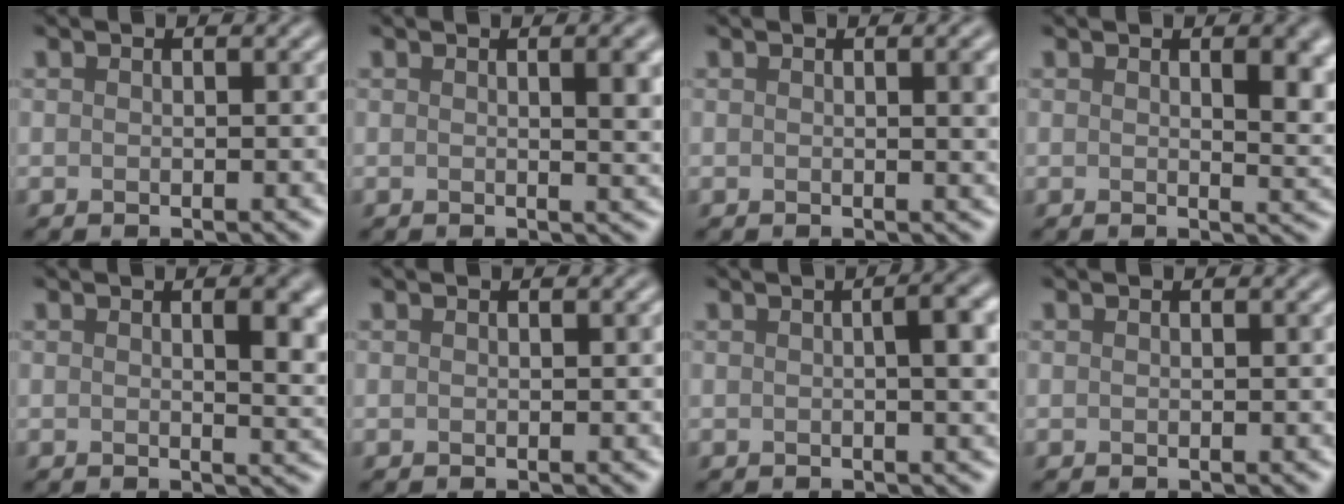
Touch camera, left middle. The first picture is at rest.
{"total": 3.8, "force": [0.8, 1.1, 3.5], "torque": [-0.034, 0.005, 0.010]}
{"total": 2.6, "force": [0.6, 0.8, 2.4], "torque": [-0.022, 0.005, 0.006]}
{"total": 4.1, "force": [1.3, 1.5, 3.5], "torque": [-0.038, -0.003, 0.022]}
{"total": 3.9, "force": [0.9, 1.3, 3.5], "torque": [-0.038, 0.000, 0.014]}
{"total": 0.0}
{"total": 4.6, "force": [0.5, 1.3, 4.3], "torque": [-0.047, 0.017, 0.003]}
{"total": 0.0}